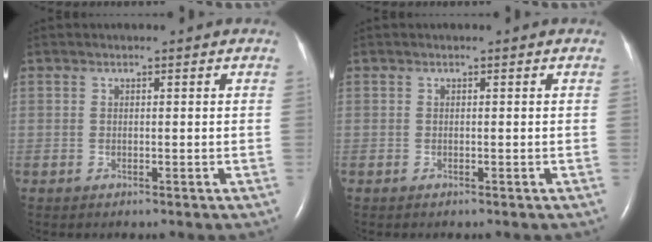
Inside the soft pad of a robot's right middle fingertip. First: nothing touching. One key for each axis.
{"total": 0.0}